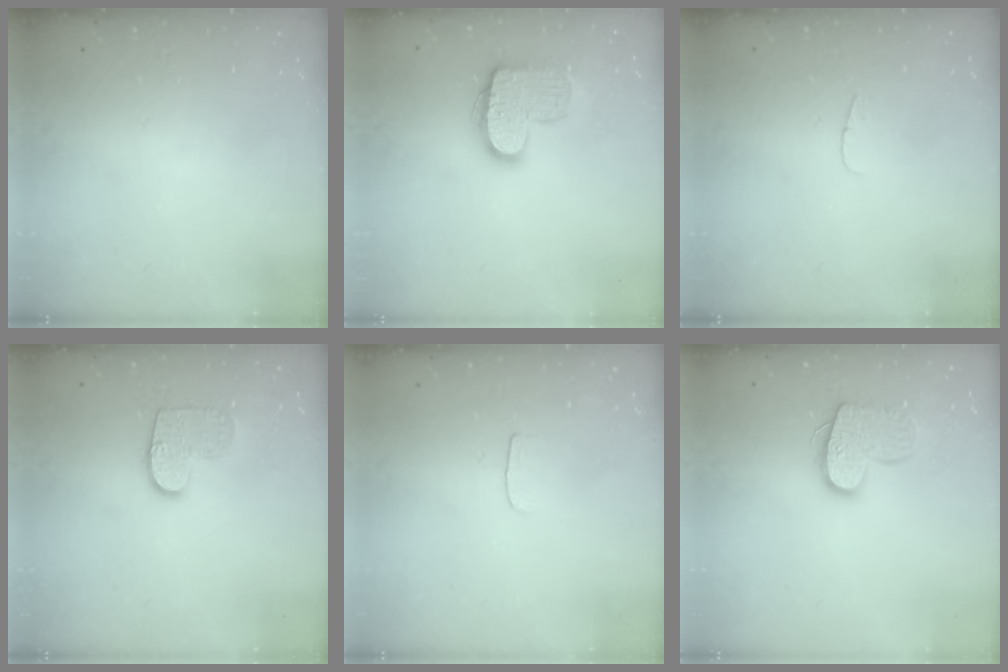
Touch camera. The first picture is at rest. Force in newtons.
{"total": 13.7, "press": 13.7, "slide": 0.6}
{"total": 3.8, "press": 3.8, "slide": 0.4}
{"total": 9.8, "press": 9.8, "slide": 0.4}
{"total": 3.0, "press": 3.0, "slide": 0.3}
{"total": 13.0, "press": 13.0, "slide": 0.9}